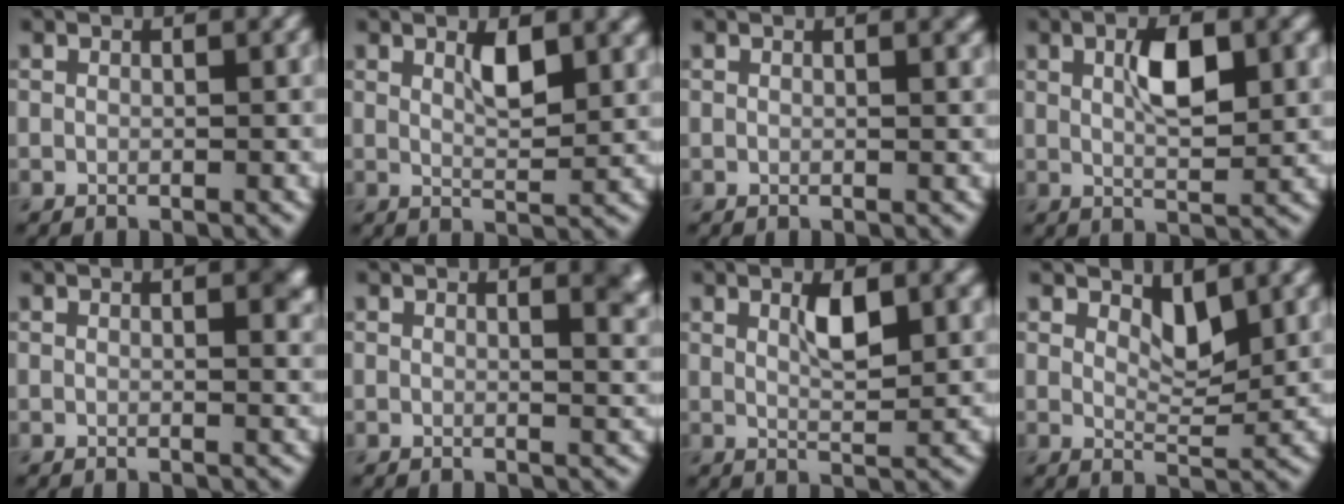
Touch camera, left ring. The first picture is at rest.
{"total": 3.0, "force": [1.4, 0.9, 2.5], "torque": [-0.044, -0.002, 0.024]}
{"total": 1.1, "force": [0.6, 0.4, 0.9], "torque": [-0.004, 0.003, 0.008]}
{"total": 4.8, "force": [1.2, 1.9, 4.2], "torque": [-0.078, 0.004, 0.021]}
{"total": 2.0, "force": [0.9, 0.6, 1.7], "torque": [-0.012, 0.000, 0.013]}
{"total": 2.8, "force": [1.6, 1.1, 2.1], "torque": [-0.009, 0.001, 0.019]}
{"total": 3.4, "force": [1.3, 1.0, 2.9], "torque": [-0.053, 0.000, 0.023]}
{"total": 3.1, "force": [1.9, 1.3, 2.1], "torque": [-0.039, -0.010, 0.031]}